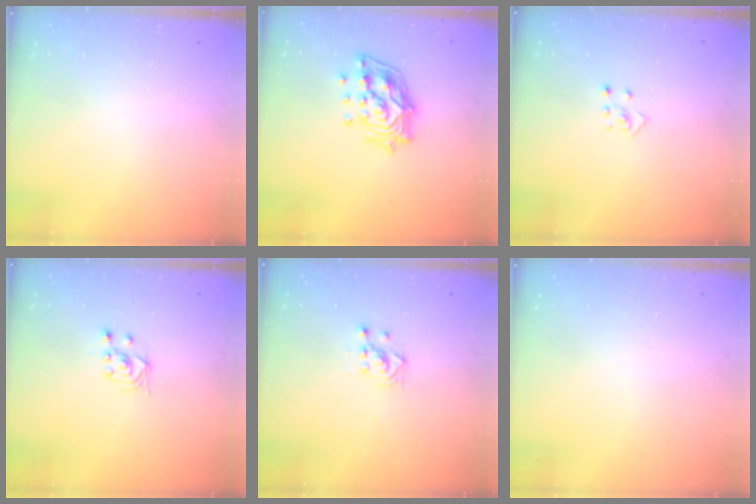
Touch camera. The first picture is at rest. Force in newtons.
{"total": 14.8, "press": 14.6, "slide": 2.2}
{"total": 3.7, "press": 3.7, "slide": 0.3}
{"total": 2.8, "press": 2.4, "slide": 1.4}
{"total": 2.3, "press": 2.3, "slide": 0.2}
{"total": 0.0}